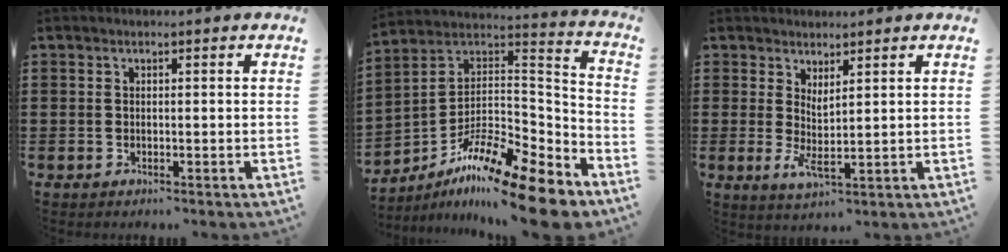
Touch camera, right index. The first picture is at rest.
{"total": 14.5, "force": [-11.1, 2.9, 8.9], "torque": [-0.150, 0.029, -0.205]}
{"total": 2.5, "force": [1.4, 0.2, 2.1], "torque": [-0.050, -0.011, 0.025]}